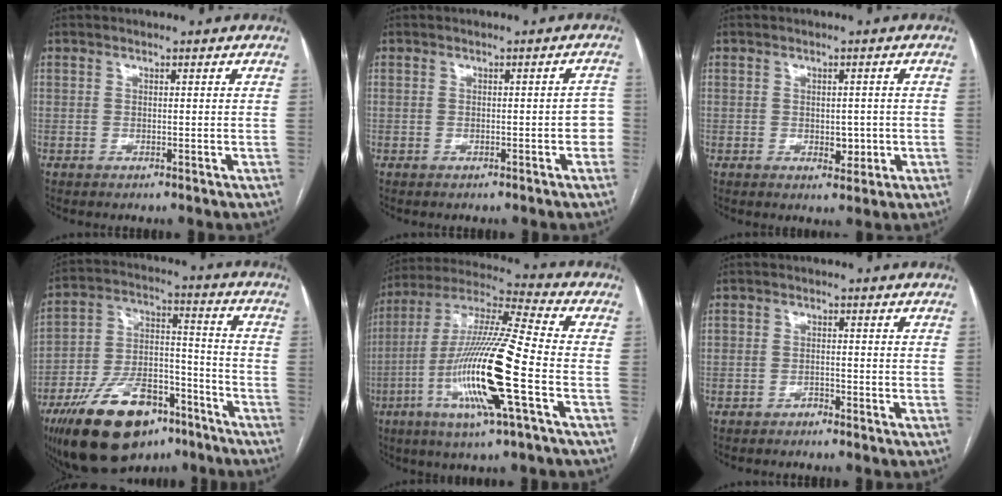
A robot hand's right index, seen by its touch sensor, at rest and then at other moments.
{"total": 2.5, "force": [-0.5, 1.0, 2.2], "torque": [-0.015, 0.017, -0.004]}
{"total": 2.8, "force": [-0.5, 1.8, 2.2], "torque": [-0.027, 0.001, 0.000]}
{"total": 20.0, "force": [-13.0, 9.6, 11.9], "torque": [-0.231, 0.020, -0.218]}
{"total": 18.7, "force": [-5.5, 0.3, 17.9], "torque": [-0.360, -0.014, -0.108]}
{"total": 1.3, "force": [-1.0, 0.7, 0.2], "torque": [-0.002, 0.004, -0.019]}